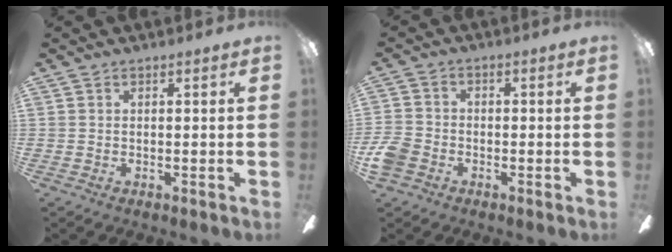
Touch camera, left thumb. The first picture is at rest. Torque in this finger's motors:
{"motor_torque": [0.01, 1.40, 0.42, -0.11, 0.01]}